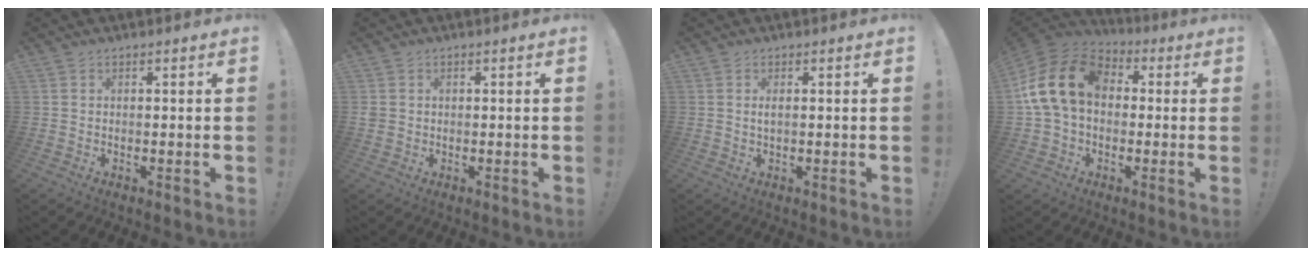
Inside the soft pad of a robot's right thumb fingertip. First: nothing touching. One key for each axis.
{"total": 1.6, "fx": 0.0, "fy": 1.5, "fz": 0.6, "tx": -0.016, "ty": 0.003, "tz": 0.003}
{"total": 1.1, "fx": 0.2, "fy": 0.1, "fz": 1.0, "tx": -0.013, "ty": -0.003, "tz": 0.002}
{"total": 18.6, "fx": 3.2, "fy": 13.0, "fz": 12.9, "tx": -0.242, "ty": 0.013, "tz": 0.062}